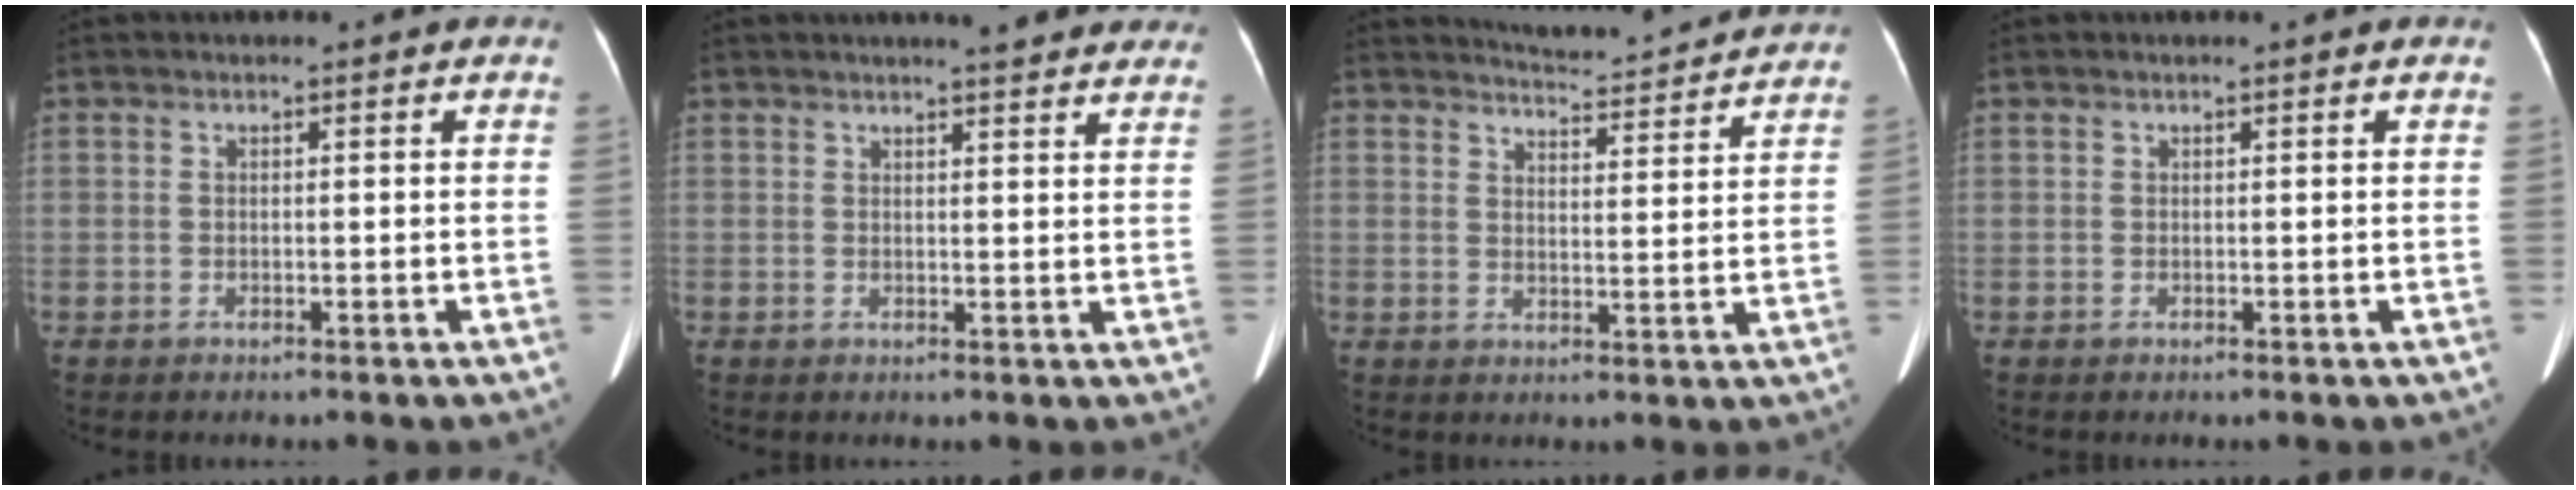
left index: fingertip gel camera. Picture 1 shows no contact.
{"total": 8.6, "force": [7.5, 1.2, 4.0], "torque": [-0.037, 0.007, 0.075]}
{"total": 10.6, "force": [10.4, 0.3, 2.1], "torque": [-0.038, 0.002, 0.131]}
{"total": 0.0}